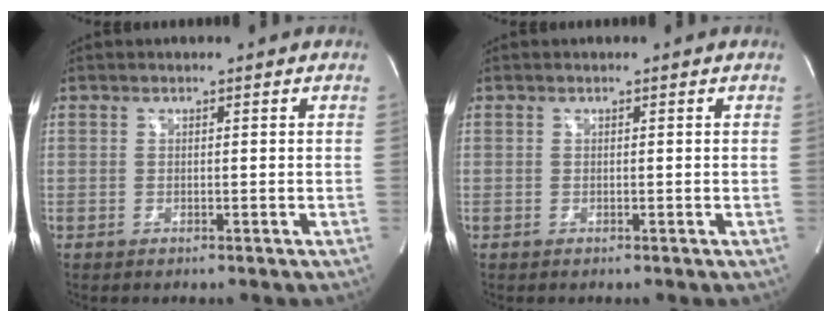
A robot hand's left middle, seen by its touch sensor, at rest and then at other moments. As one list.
[{"total": 0.0}]